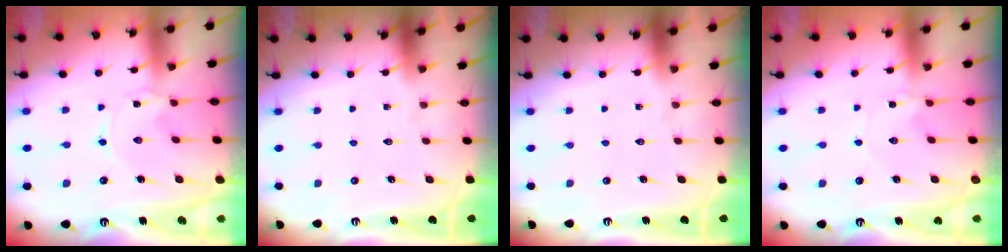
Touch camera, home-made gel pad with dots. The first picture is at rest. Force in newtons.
{"total": 0.0}
{"total": 0.0}
{"total": 0.0}